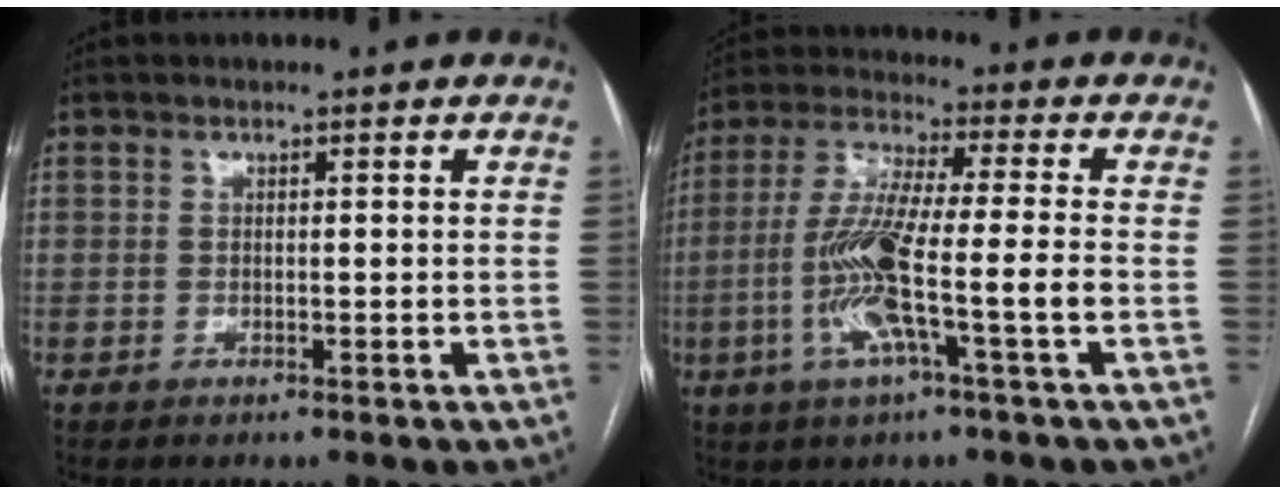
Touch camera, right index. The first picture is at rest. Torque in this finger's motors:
{"motor_torque": [1.87, -0.17, 0.96, 0.21]}